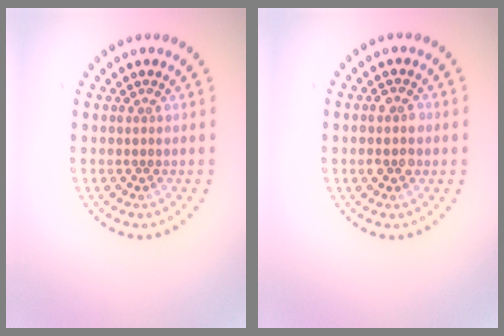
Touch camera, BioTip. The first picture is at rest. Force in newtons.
{"total": 2.2, "press": 2.2, "slide": 0.3}